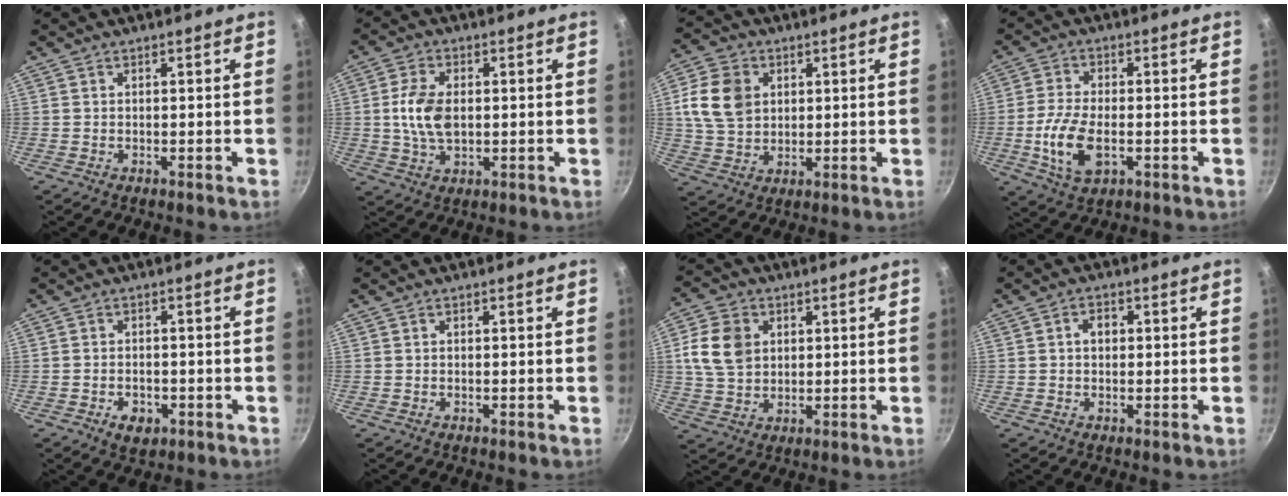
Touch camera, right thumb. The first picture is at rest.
{"total": 8.1, "force": [0.3, 4.9, 6.4], "torque": [-0.122, 0.003, 0.005]}
{"total": 11.0, "force": [2.6, 8.5, 6.5], "torque": [-0.104, -0.001, 0.048]}
{"total": 9.7, "force": [-2.1, 5.1, 8.0], "torque": [-0.168, 0.003, -0.043]}
{"total": 4.4, "force": [-1.8, 2.9, 2.8], "torque": [-0.038, 0.008, -0.023]}
{"total": 0.0}
{"total": 9.9, "force": [2.3, 7.7, 5.9], "torque": [-0.093, -0.001, 0.041]}
{"total": 2.8, "force": [0.3, 2.1, 1.8], "torque": [-0.017, 0.008, 0.002]}